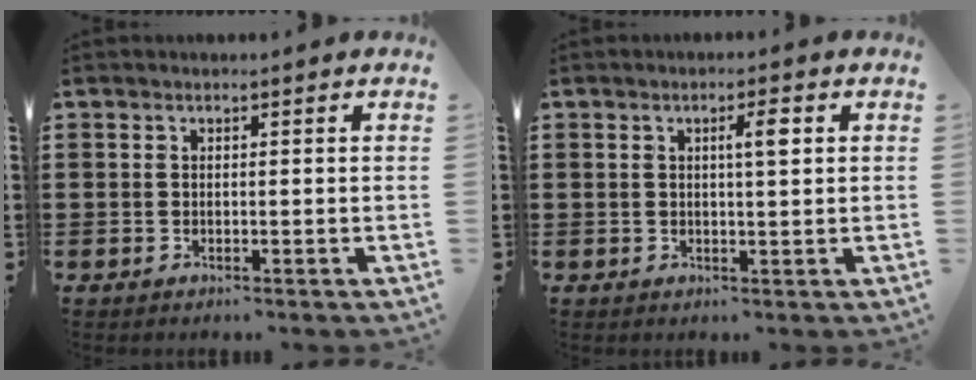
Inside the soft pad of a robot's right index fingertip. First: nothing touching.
{"total": 2.9, "force": [0.8, 0.4, 2.7], "torque": [-0.046, 0.001, 0.008]}